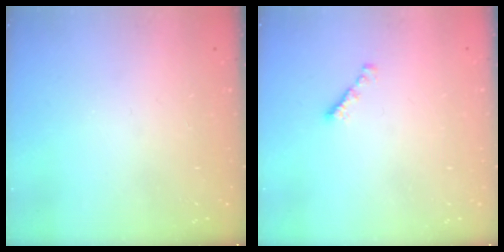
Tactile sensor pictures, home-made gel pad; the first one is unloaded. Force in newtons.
{"total": 1.8, "press": 1.7, "slide": 0.6}